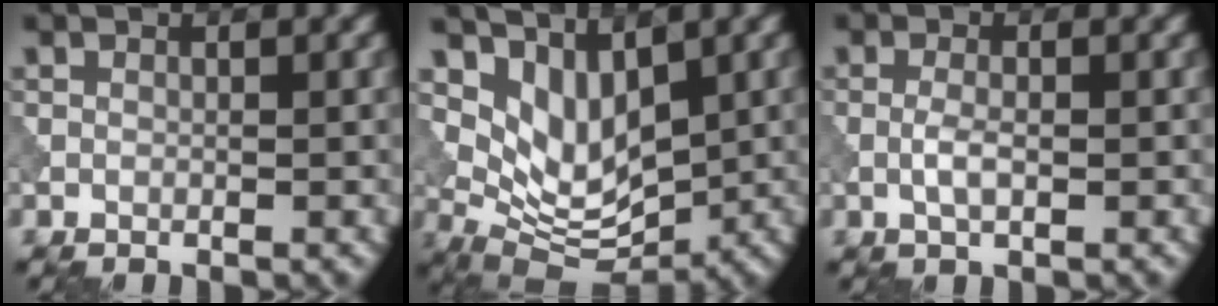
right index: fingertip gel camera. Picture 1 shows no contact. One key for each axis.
{"total": 5.5, "fx": 2.5, "fy": 3.0, "fz": 3.9, "tx": -0.079, "ty": -0.018, "tz": 0.051}
{"total": 1.8, "fx": -0.4, "fy": 0.5, "fz": 1.7, "tx": -0.037, "ty": -0.001, "tz": -0.011}